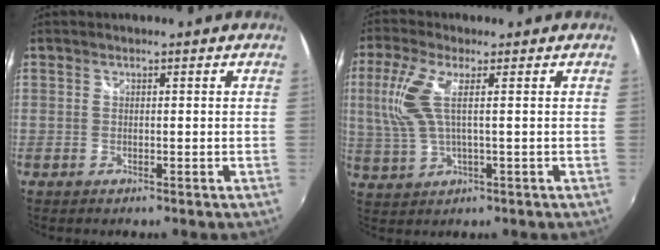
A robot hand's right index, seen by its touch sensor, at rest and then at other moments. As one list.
[{"total": 7.7, "force": [1.3, 1.8, 7.3], "torque": [-0.163, 0.005, 0.032]}]